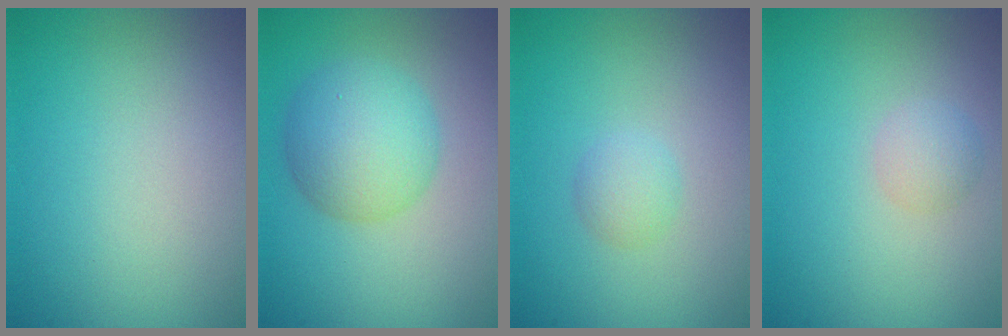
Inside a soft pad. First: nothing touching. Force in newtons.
{"total": 5.2, "press": 5.2, "slide": 0.2}
{"total": 1.4, "press": 1.4, "slide": 0.0}
{"total": 1.4, "press": 1.4, "slide": 0.0}